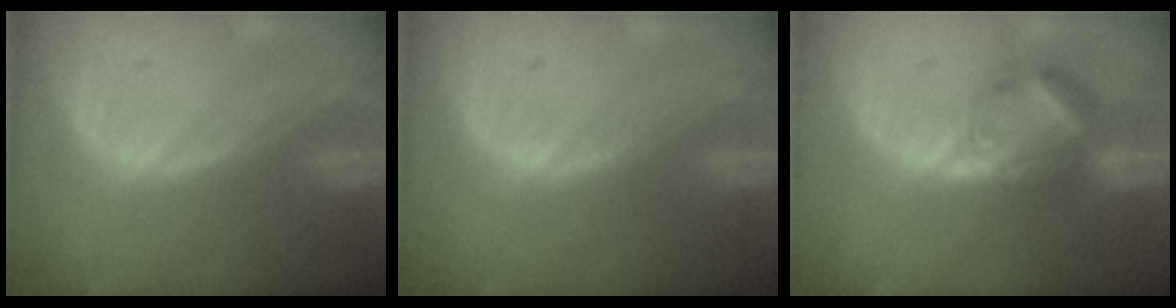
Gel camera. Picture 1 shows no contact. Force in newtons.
{"total": 0.7, "press": 0.6, "slide": 0.3}
{"total": 5.9, "press": 5.9, "slide": 0.5}